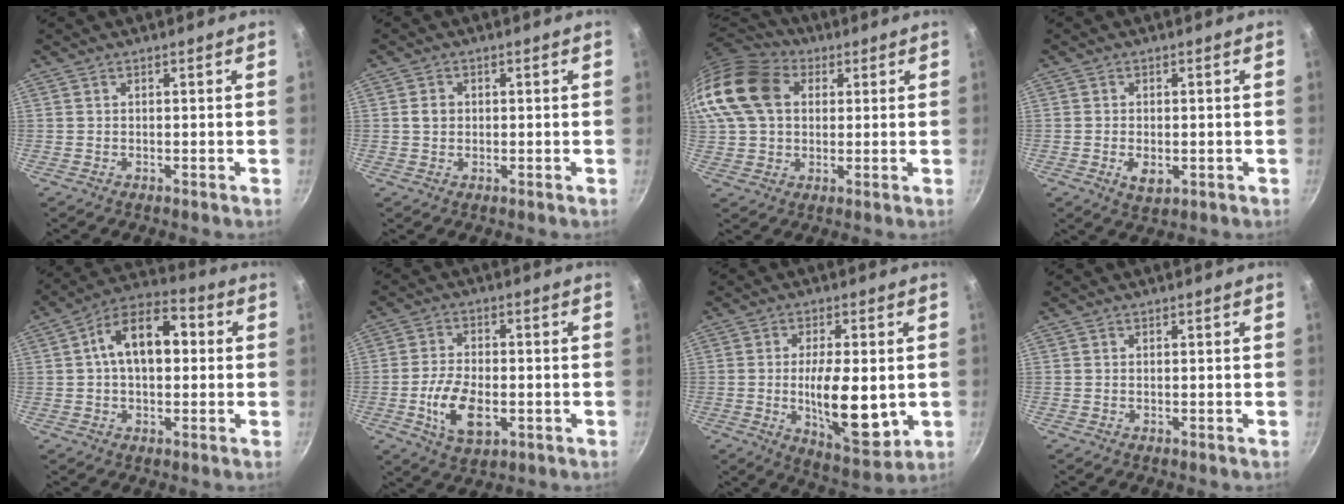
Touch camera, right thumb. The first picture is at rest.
{"total": 2.2, "force": [0.2, 1.9, 1.2], "torque": [-0.012, 0.005, 0.001]}
{"total": 18.1, "force": [4.4, 13.4, 11.3], "torque": [-0.225, 0.027, 0.067]}
{"total": 4.0, "force": [-0.9, 2.4, 3.1], "torque": [-0.049, -0.005, -0.009]}
{"total": 13.3, "force": [1.7, 8.0, 10.5], "torque": [-0.135, 0.034, 0.009]}
{"total": 10.3, "force": [-2.5, 5.8, 8.2], "torque": [-0.149, 0.007, -0.042]}
{"total": 14.3, "force": [-1.3, 5.6, 13.0], "torque": [-0.199, -0.016, -0.008]}
{"total": 0.0}